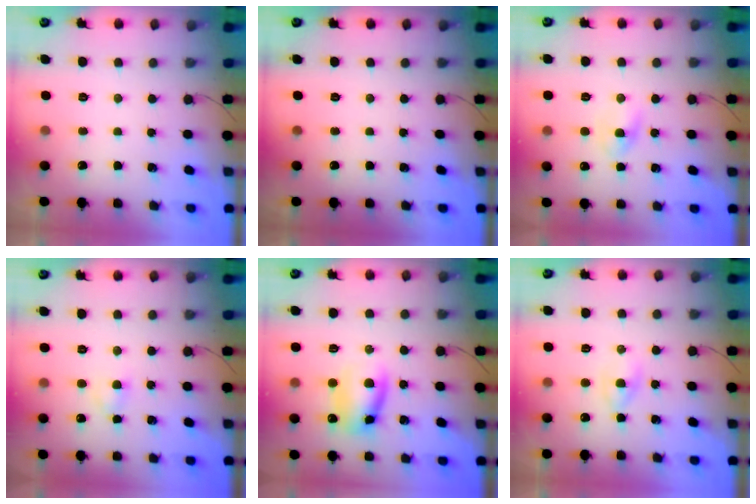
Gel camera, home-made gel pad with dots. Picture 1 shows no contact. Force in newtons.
{"total": 0.0}
{"total": 2.8, "press": 2.6, "slide": 1.1}
{"total": 2.6, "press": 2.4, "slide": 1.1}
{"total": 10.6, "press": 10.5, "slide": 1.4}
{"total": 2.7, "press": 2.4, "slide": 1.1}